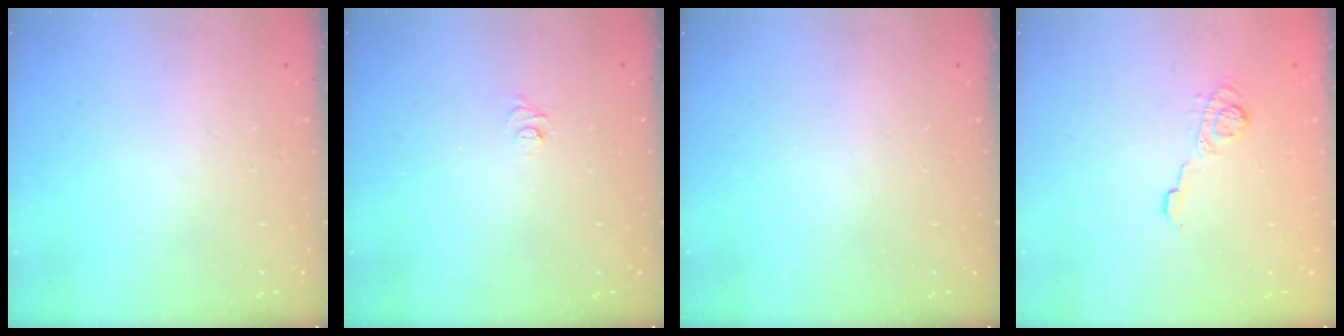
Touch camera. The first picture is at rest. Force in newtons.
{"total": 4.9, "press": 4.9, "slide": 0.3}
{"total": 0.0}
{"total": 5.9, "press": 5.8, "slide": 1.0}